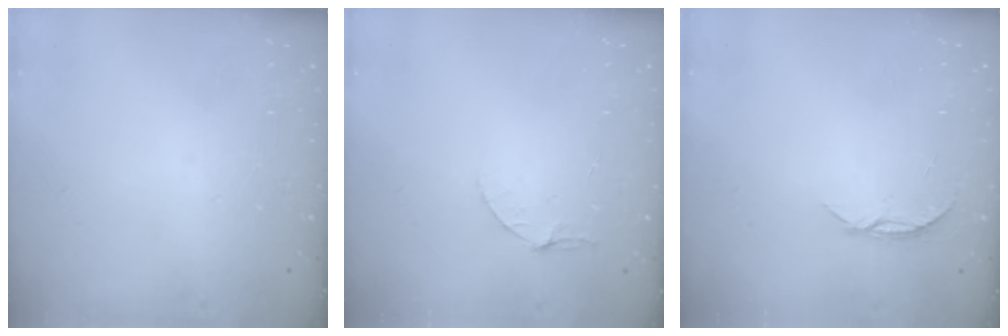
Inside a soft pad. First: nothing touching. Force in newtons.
{"total": 4.0, "press": 3.9, "slide": 0.4}
{"total": 4.3, "press": 4.3, "slide": 0.5}